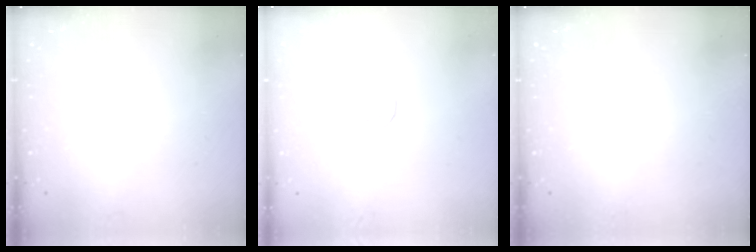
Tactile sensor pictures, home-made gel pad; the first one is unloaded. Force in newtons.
{"total": 1.7, "press": 1.7, "slide": 0.5}
{"total": 0.0}